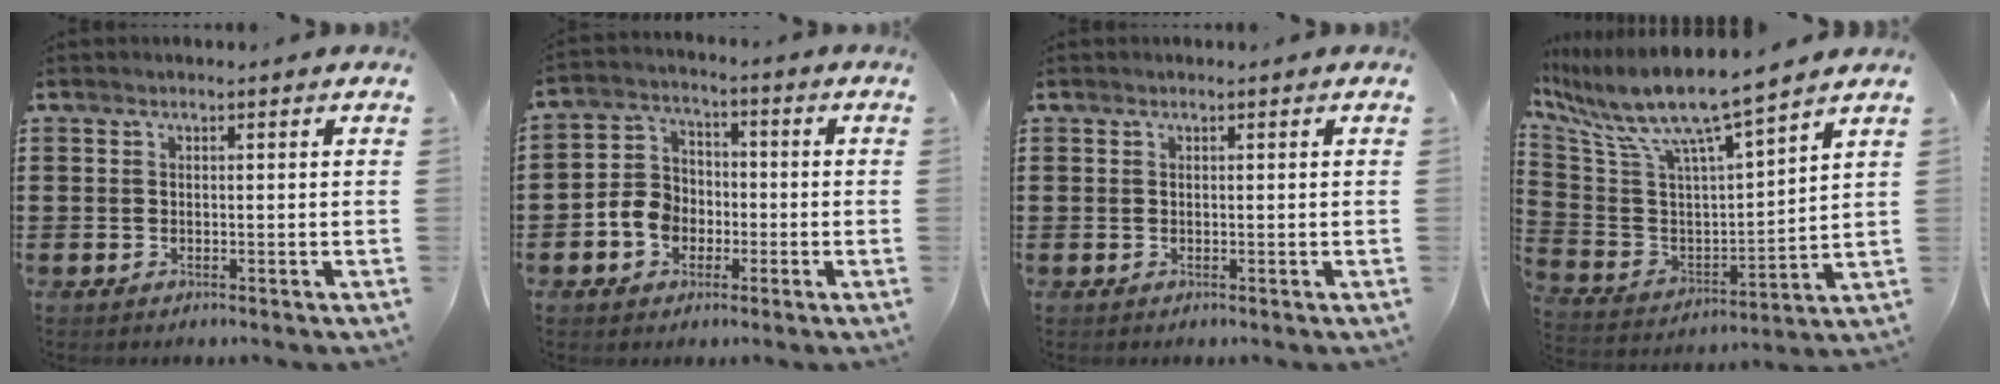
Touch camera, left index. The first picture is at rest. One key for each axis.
{"total": 6.2, "fx": -2.3, "fy": 5.2, "fz": 2.3, "tx": -0.073, "ty": 0.013, "tz": -0.047}
{"total": 0.0}
{"total": 9.0, "fx": 7.5, "fy": 0.5, "fz": 5.0, "tx": -0.131, "ty": -0.059, "tz": 0.121}